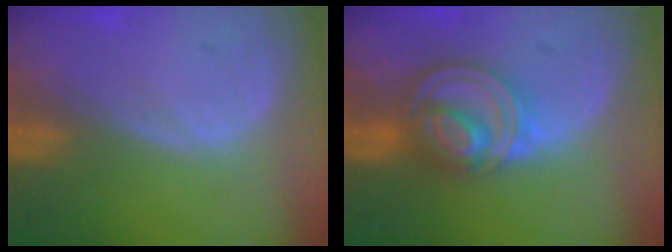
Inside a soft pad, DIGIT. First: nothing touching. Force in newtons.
{"total": 7.9, "press": 6.8, "slide": 4.1}